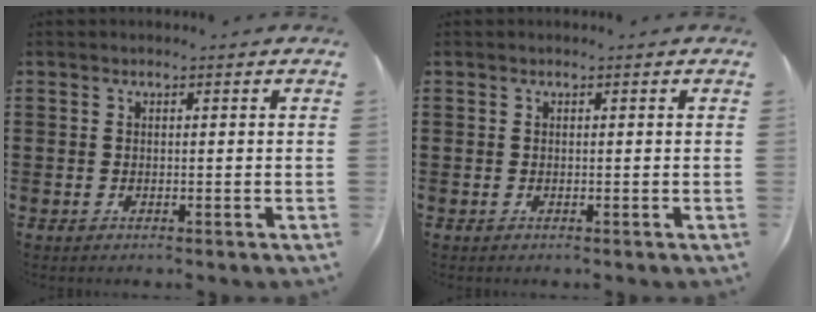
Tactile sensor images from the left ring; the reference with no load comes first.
{"total": 0.0}